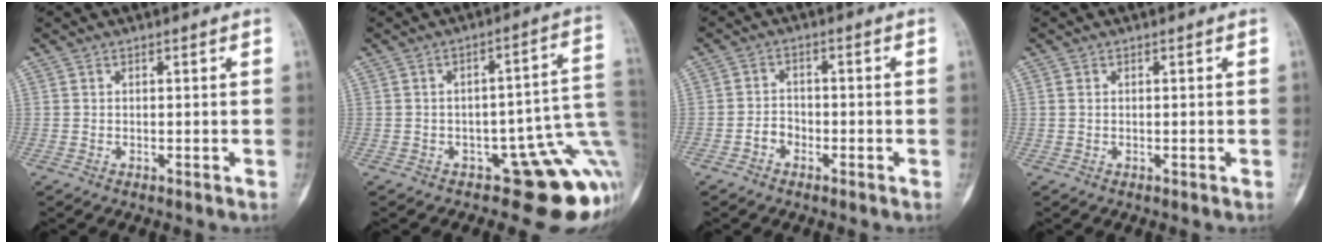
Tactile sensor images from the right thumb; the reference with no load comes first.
{"total": 13.6, "force": [-4.7, 6.0, 11.3], "torque": [-0.071, 0.059, -0.056]}
{"total": 3.1, "force": [-1.6, 2.4, 1.1], "torque": [0.000, 0.016, -0.035]}
{"total": 0.8, "force": [0.1, 0.6, 0.5], "torque": [-0.010, -0.001, 0.002]}